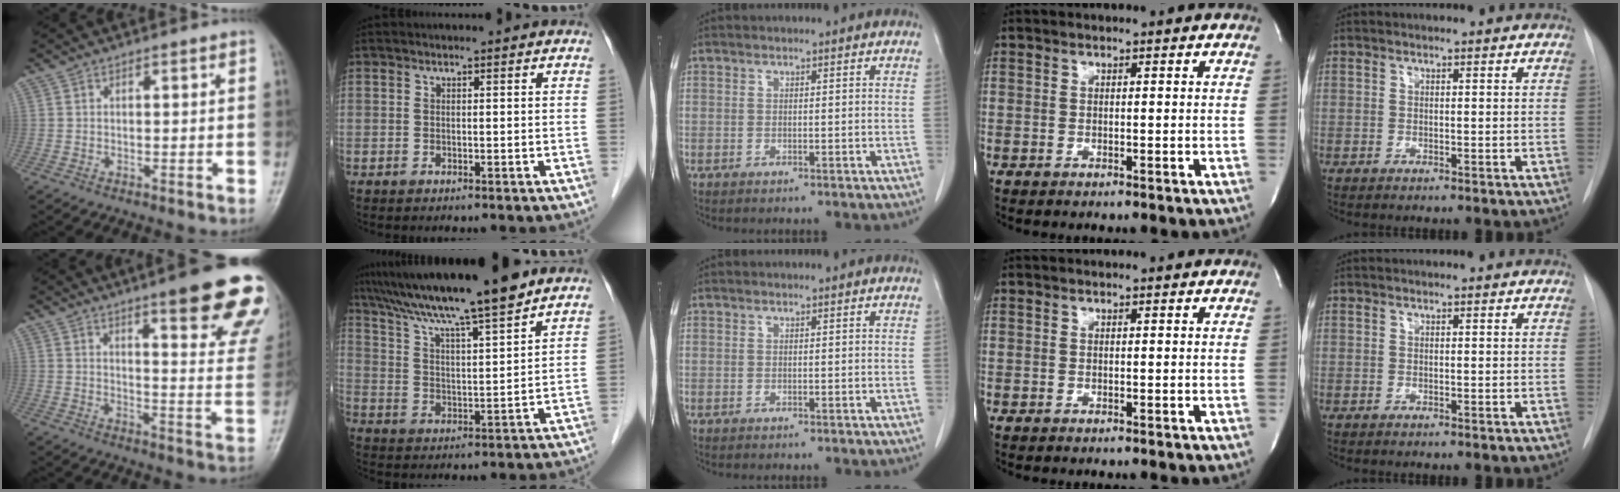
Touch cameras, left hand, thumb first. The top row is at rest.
{"thumb": {"total": 20.7, "force": [13.1, 3.9, 15.6], "torque": [-0.169, -0.057, 0.161]}, "index": {"total": 15.3, "force": [12.8, -0.6, 8.4], "torque": [-0.144, 0.012, 0.211]}}